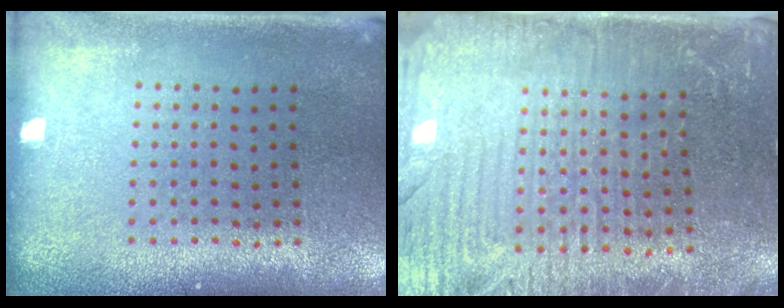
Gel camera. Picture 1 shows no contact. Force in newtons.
{"total": 4.3, "press": 3.9, "slide": 1.6}